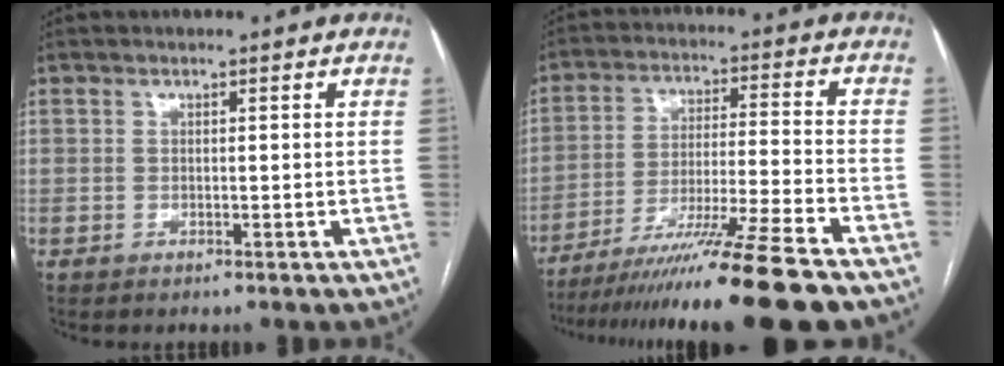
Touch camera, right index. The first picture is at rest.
{"total": 16.9, "force": [-13.5, -2.6, 9.9], "torque": [-0.163, -0.038, -0.222]}